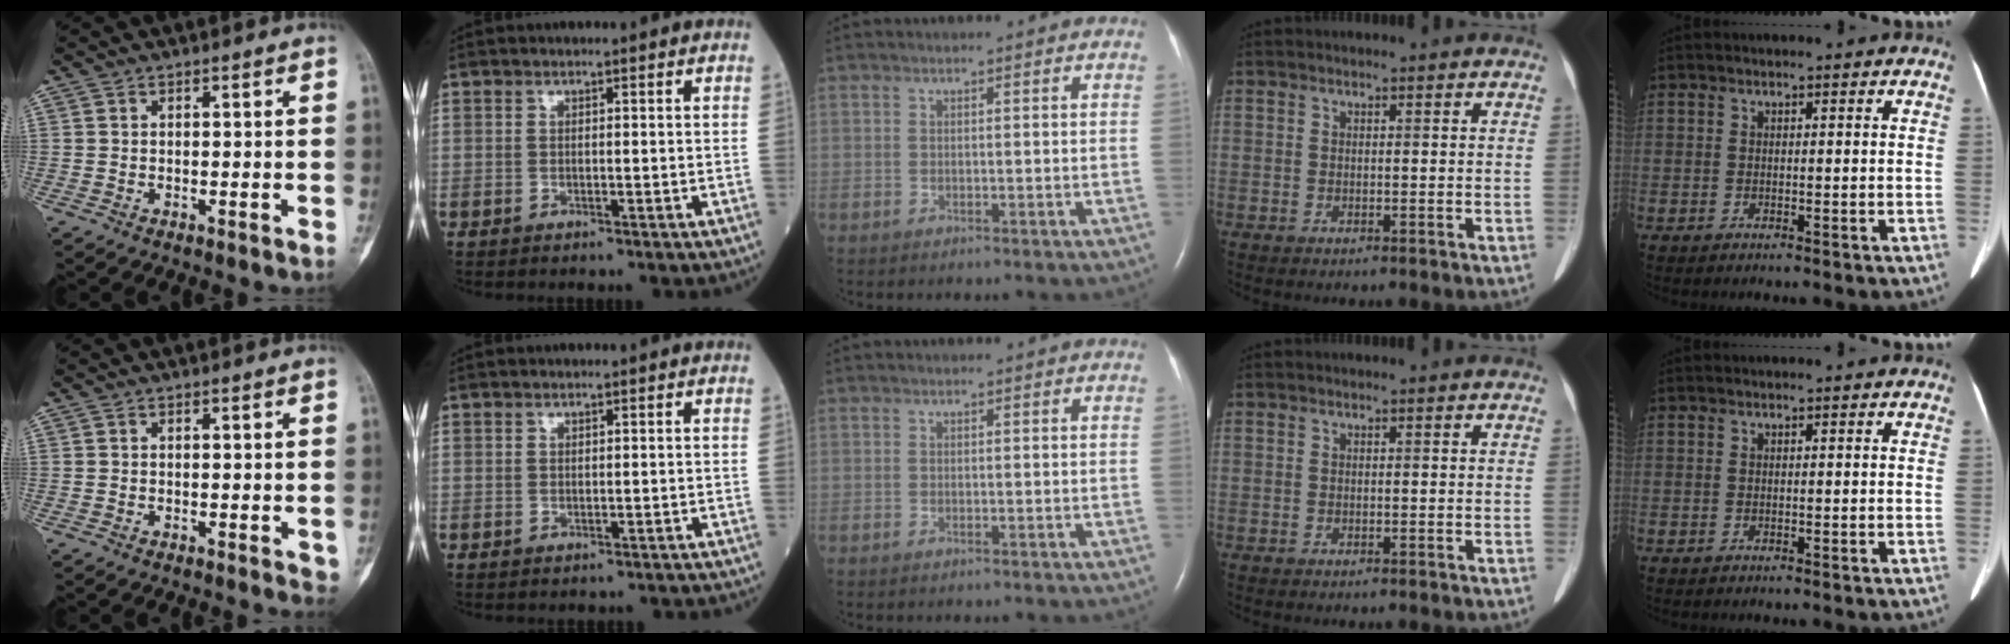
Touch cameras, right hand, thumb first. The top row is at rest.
{"thumb": {"total": 1.8, "force": [-0.3, 0.8, 1.6], "torque": [-0.011, -0.002, -0.004]}, "index": {"total": 1.3, "force": [-1.1, 0.7, 0.2], "torque": [-0.001, 0.002, -0.014]}}